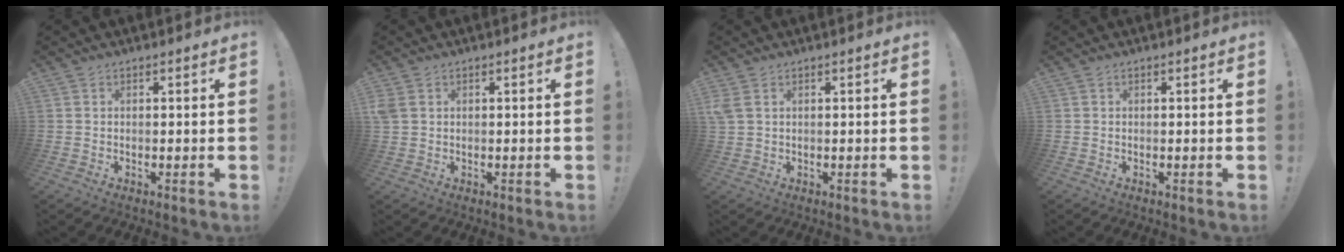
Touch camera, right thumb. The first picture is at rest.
{"total": 2.7, "force": [0.7, 1.8, 1.9], "torque": [-0.042, 0.002, 0.014]}
{"total": 2.6, "force": [1.0, 0.9, 2.1], "torque": [-0.041, -0.001, 0.022]}
{"total": 0.0}